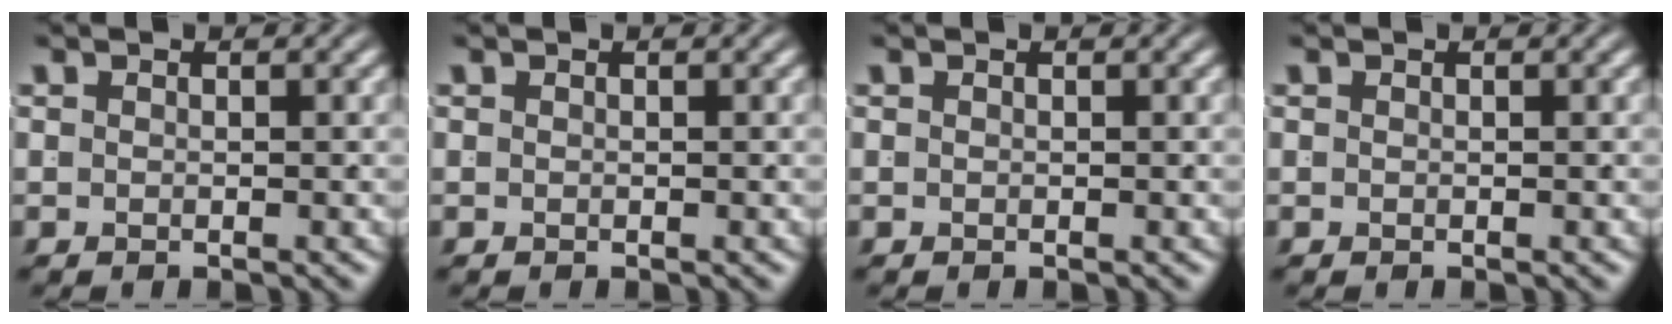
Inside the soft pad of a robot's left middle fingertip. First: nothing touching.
{"total": 0.0}
{"total": 0.0}
{"total": 0.0}